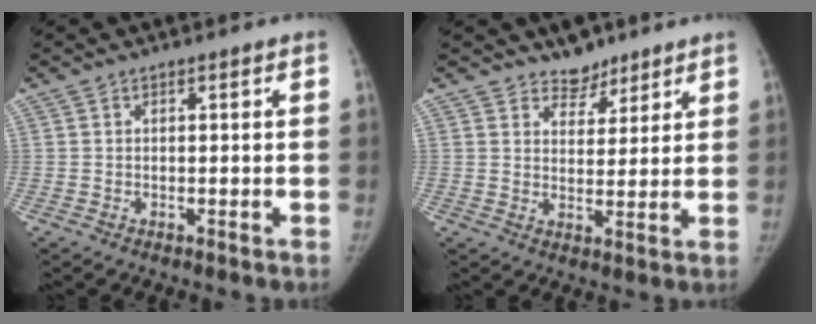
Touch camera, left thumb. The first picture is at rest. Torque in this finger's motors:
{"motor_torque": [-0.07, -0.09, -0.44, 0.19, 0.00]}